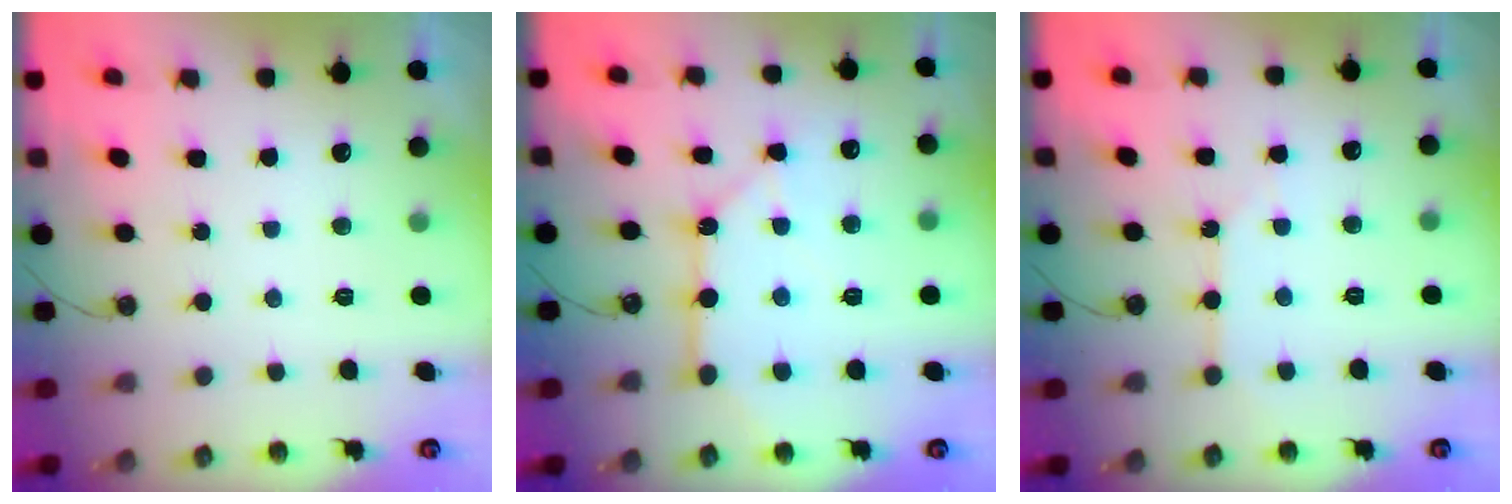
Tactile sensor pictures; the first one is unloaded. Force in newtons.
{"total": 11.6, "press": 11.5, "slide": 1.1}
{"total": 2.1, "press": 2.1, "slide": 0.3}